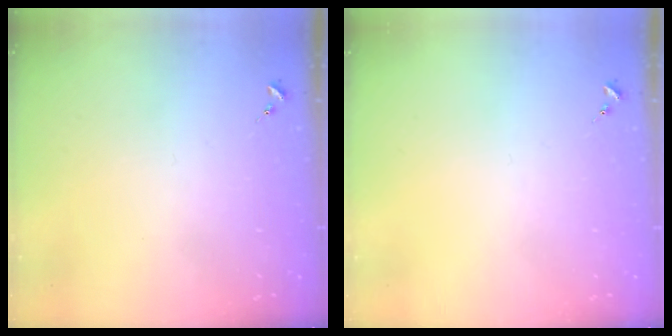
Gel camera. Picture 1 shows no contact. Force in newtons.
{"total": 0.0}